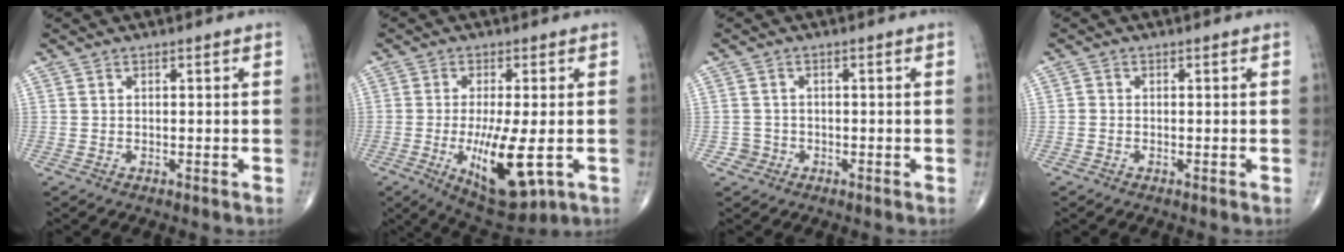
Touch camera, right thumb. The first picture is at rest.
{"total": 12.8, "force": [-2.9, 4.0, 11.8], "torque": [-0.203, -0.021, -0.034]}
{"total": 1.9, "force": [-0.9, 1.6, -0.3], "torque": [0.017, 0.009, -0.021]}
{"total": 0.7, "force": [-0.3, 0.6, 0.2], "torque": [0.000, 0.002, -0.011]}